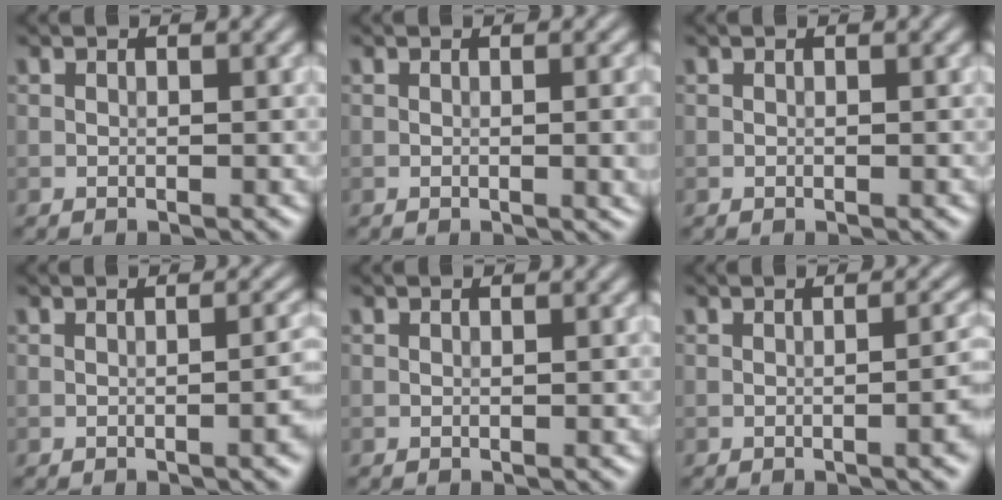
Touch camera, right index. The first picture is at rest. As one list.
[{"total": 3.2, "force": [-0.1, 1.0, 3.0], "torque": [-0.031, 0.002, -0.003]}, {"total": 0.0}, {"total": 3.6, "force": [-0.7, 1.2, 3.3], "torque": [-0.027, 0.003, -0.009]}, {"total": 0.0}, {"total": 4.0, "force": [-0.8, 1.4, 3.7], "torque": [-0.031, 0.003, -0.010]}]